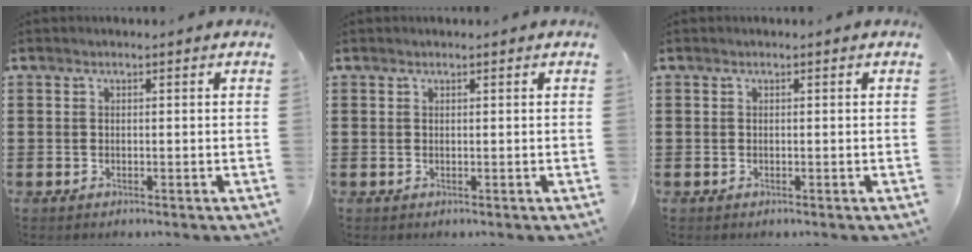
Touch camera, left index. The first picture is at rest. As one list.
[{"total": 0.0}, {"total": 0.0}]